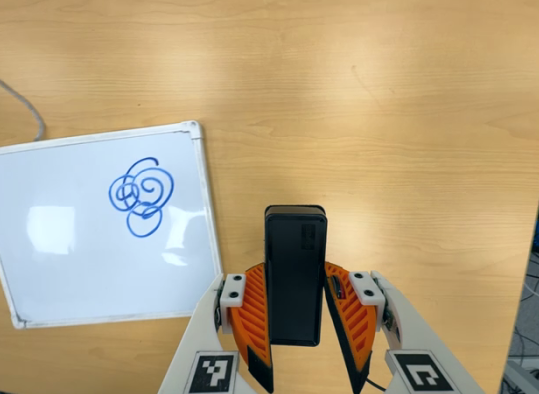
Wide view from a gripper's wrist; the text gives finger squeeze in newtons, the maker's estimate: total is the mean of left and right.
{"total": 5.7, "left": 5.1, "right": 6.4}